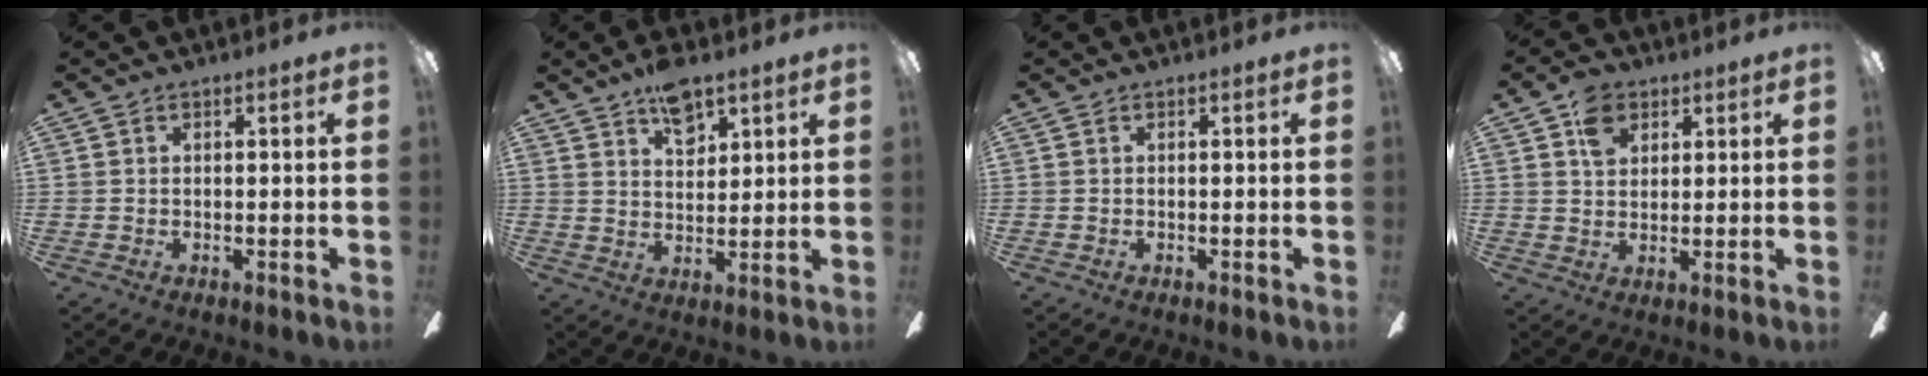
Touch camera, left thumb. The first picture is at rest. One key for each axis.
{"total": 8.2, "fx": 5.7, "fy": 3.8, "fz": 4.5, "tx": -0.070, "ty": -0.024, "tz": 0.101}
{"total": 0.0}
{"total": 6.4, "fx": 3.3, "fy": 4.6, "fz": 3.0, "tx": -0.047, "ty": 0.004, "tz": 0.058}